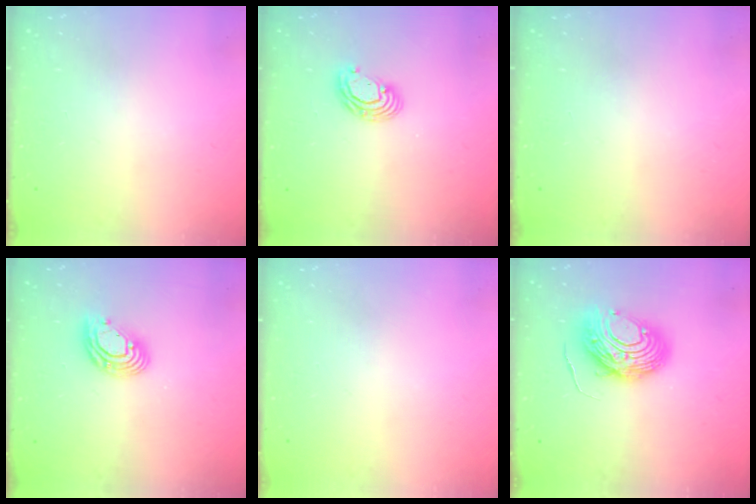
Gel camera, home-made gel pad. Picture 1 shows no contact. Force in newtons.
{"total": 6.7, "press": 6.7, "slide": 0.6}
{"total": 0.0}
{"total": 10.5, "press": 10.4, "slide": 1.9}
{"total": 0.0}
{"total": 11.1, "press": 11.0, "slide": 1.0}